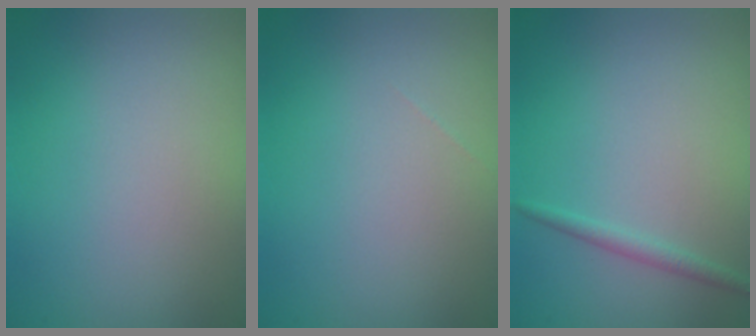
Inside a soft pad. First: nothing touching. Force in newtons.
{"total": 0.0}
{"total": 1.2, "press": 1.2, "slide": 0.1}